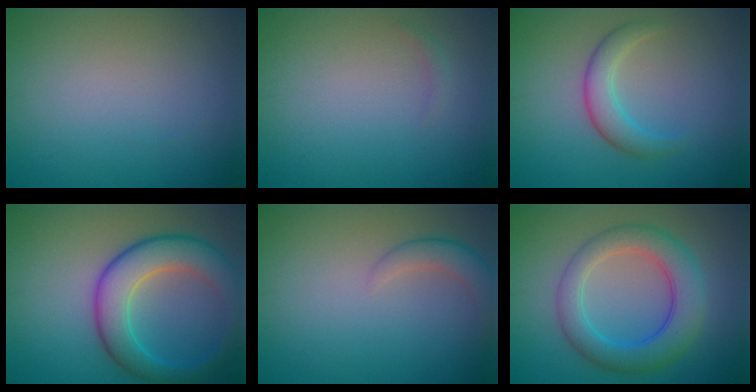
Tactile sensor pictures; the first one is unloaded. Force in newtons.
{"total": 0.5, "press": 0.5, "slide": 0.0}
{"total": 3.0, "press": 3.0, "slide": 0.2}
{"total": 7.0, "press": 7.0, "slide": 0.1}
{"total": 2.6, "press": 2.6, "slide": 0.2}
{"total": 5.9, "press": 5.9, "slide": 0.2}